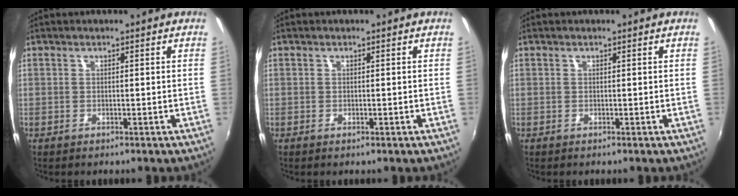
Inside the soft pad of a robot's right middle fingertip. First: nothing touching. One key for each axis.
{"total": 0.0}
{"total": 0.0}